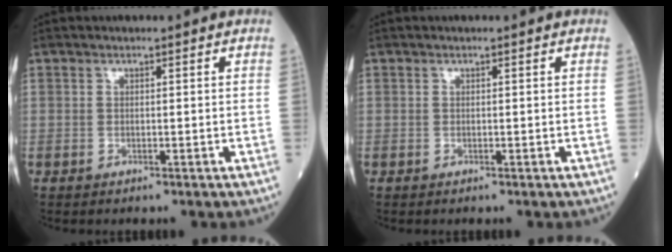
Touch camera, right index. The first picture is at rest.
{"total": 0.0}